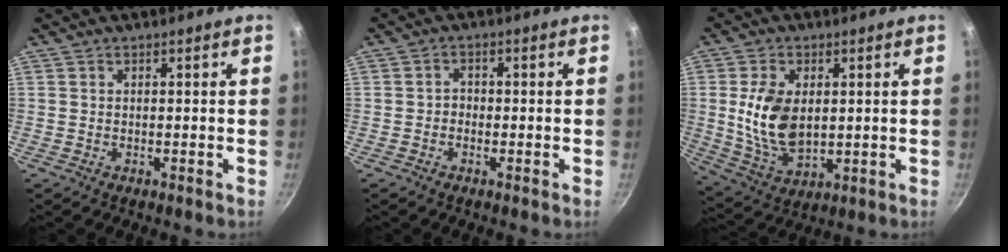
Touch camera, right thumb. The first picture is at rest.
{"total": 1.7, "force": [-0.7, 1.4, 0.7], "torque": [-0.002, 0.011, -0.017]}
{"total": 12.2, "force": [1.3, 7.5, 9.5], "torque": [-0.169, -0.019, 0.034]}